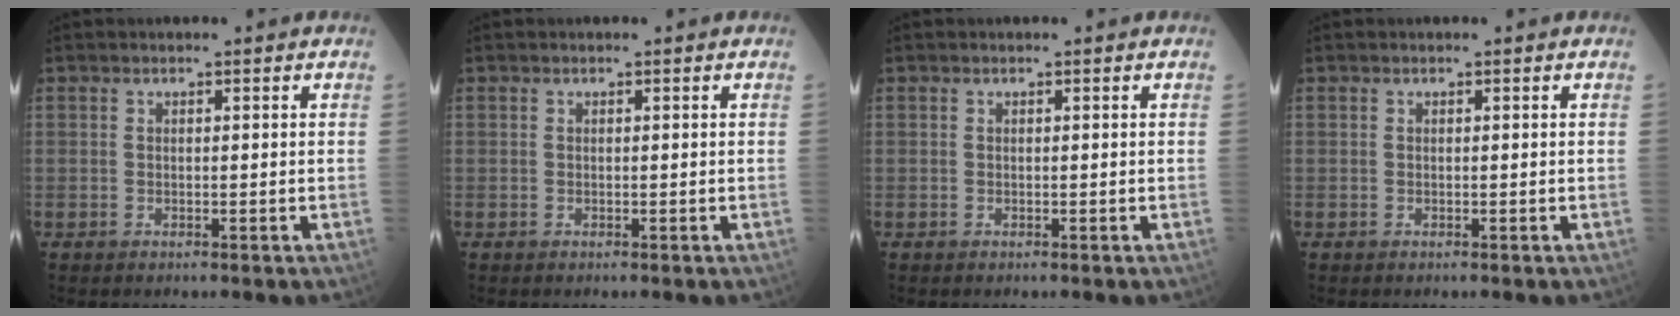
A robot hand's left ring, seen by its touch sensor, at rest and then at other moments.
{"total": 0.0}
{"total": 0.0}
{"total": 0.0}